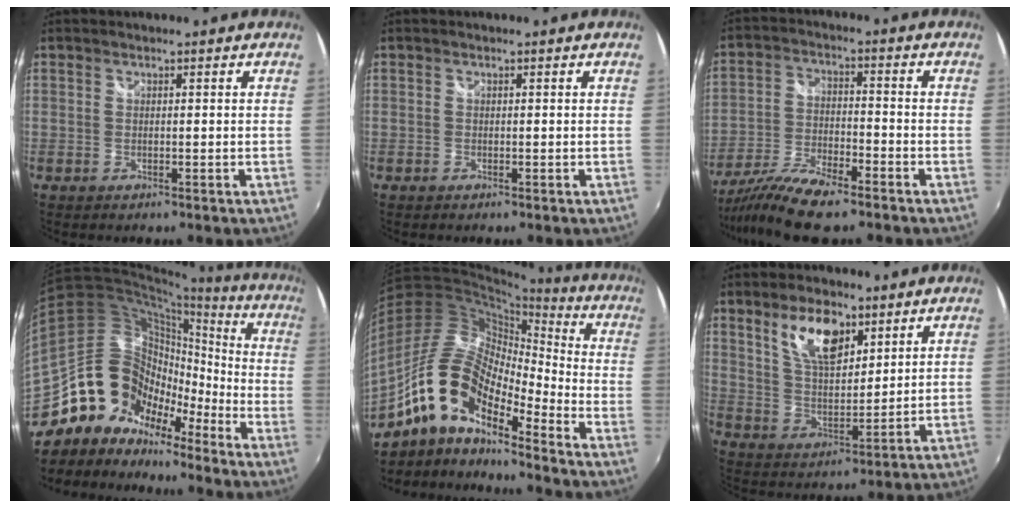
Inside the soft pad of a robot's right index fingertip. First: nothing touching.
{"total": 0.0}
{"total": 11.3, "force": [-9.1, 2.0, 6.4], "torque": [-0.137, -0.021, -0.172]}
{"total": 17.2, "force": [-11.6, 11.3, 5.7], "torque": [-0.110, 0.027, -0.218]}
{"total": 17.2, "force": [-10.2, 6.5, 12.2], "torque": [-0.219, -0.001, -0.208]}
{"total": 10.8, "force": [6.0, 4.9, 7.5], "torque": [-0.132, 0.008, 0.118]}